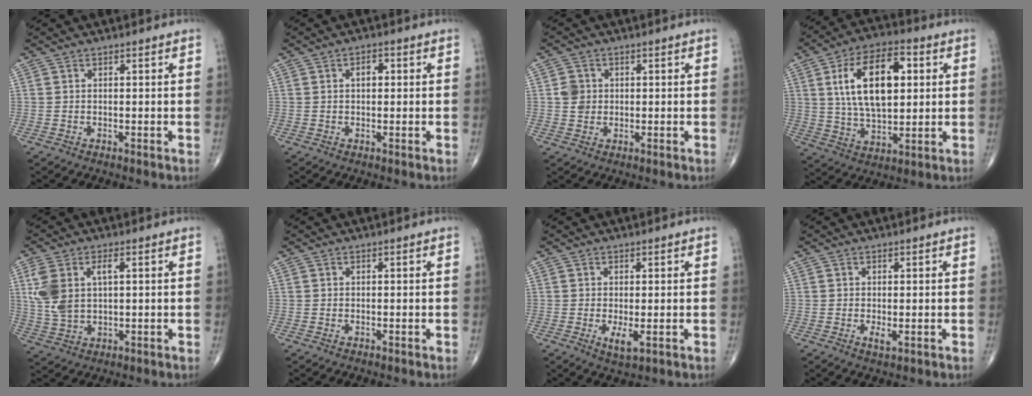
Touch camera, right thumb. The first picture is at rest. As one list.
[{"total": 2.4, "force": [0.4, 1.4, 1.8], "torque": [-0.026, 0.007, 0.006]}, {"total": 3.3, "force": [0.3, 3.0, 1.3], "torque": [-0.007, 0.003, 0.005]}, {"total": 17.6, "force": [4.0, 9.0, 14.5], "torque": [-0.238, 0.003, 0.070]}, {"total": 9.1, "force": [2.1, 4.9, 7.3], "torque": [-0.166, 0.006, 0.048]}, {"total": 0.0}, {"total": 3.1, "force": [-0.7, 1.1, 2.9], "torque": [-0.054, -0.009, -0.009]}, {"total": 1.7, "force": [-0.3, 0.6, 1.6], "torque": [-0.032, -0.006, -0.004]}]